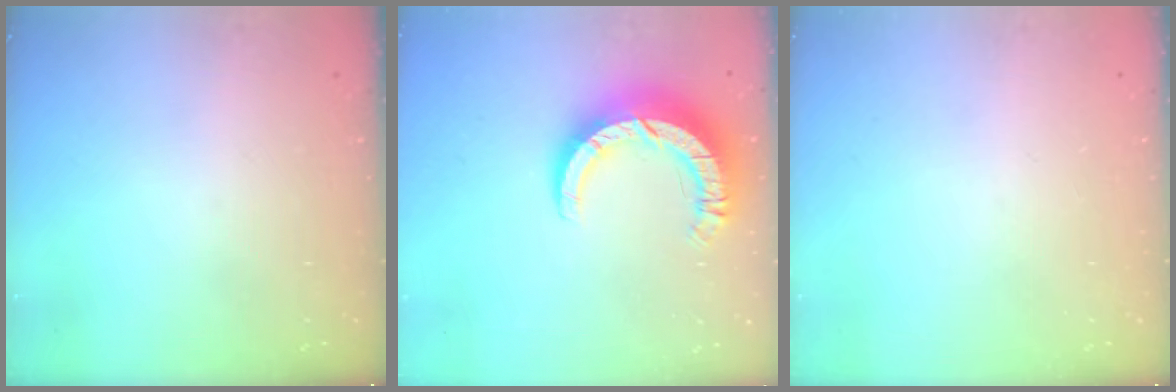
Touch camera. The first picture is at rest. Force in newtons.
{"total": 11.5, "press": 11.5, "slide": 1.0}
{"total": 0.0}